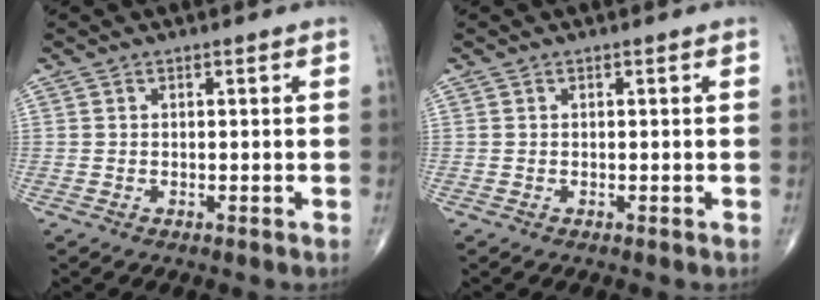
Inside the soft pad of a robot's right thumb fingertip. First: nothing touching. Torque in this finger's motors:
{"motor_torque": [0.00, 0.00, -0.05, 0.01, 0.00]}